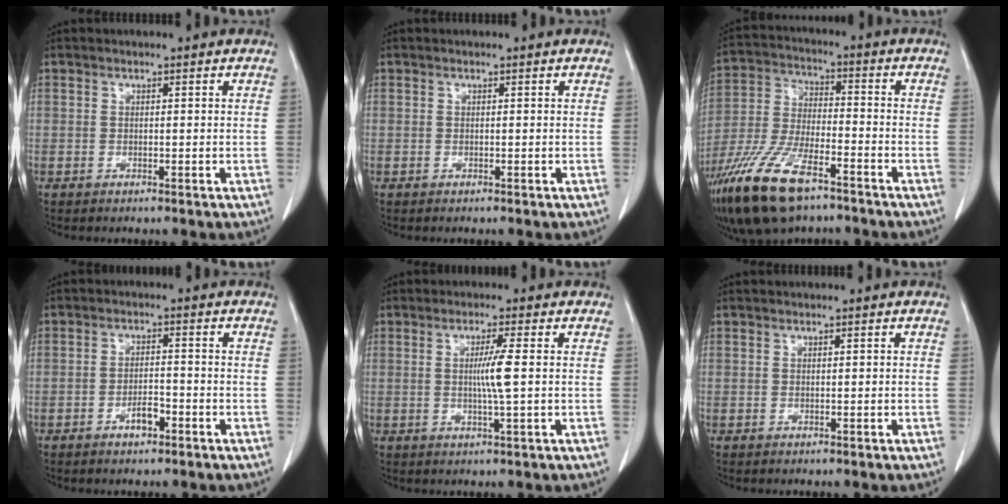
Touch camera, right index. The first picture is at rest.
{"total": 0.0}
{"total": 15.7, "force": [-10.4, 4.8, 10.8], "torque": [-0.237, -0.022, -0.194]}
{"total": 3.1, "force": [-1.7, 1.1, 2.3], "torque": [-0.038, 0.006, -0.028]}
{"total": 4.4, "force": [0.2, -0.7, 4.3], "torque": [-0.078, -0.007, 0.002]}
{"total": 0.0}